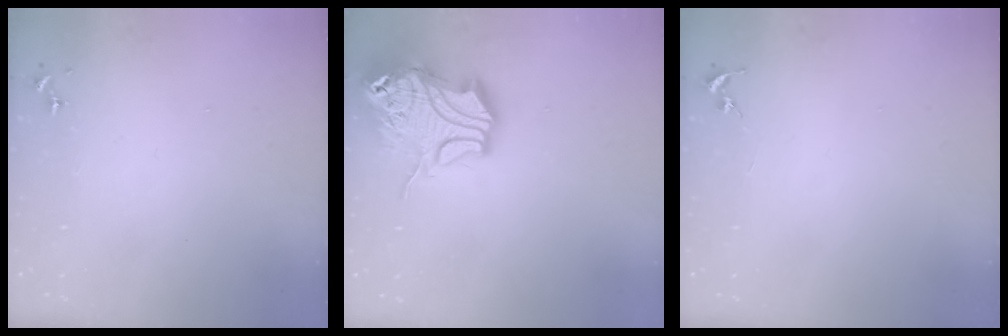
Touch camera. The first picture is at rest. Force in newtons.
{"total": 19.2, "press": 19.0, "slide": 2.7}
{"total": 0.0}